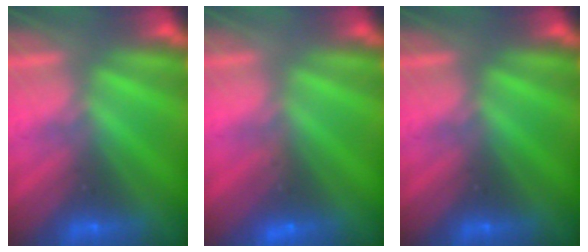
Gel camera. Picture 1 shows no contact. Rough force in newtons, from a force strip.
{"total": 3.0}
{"total": 0.0}